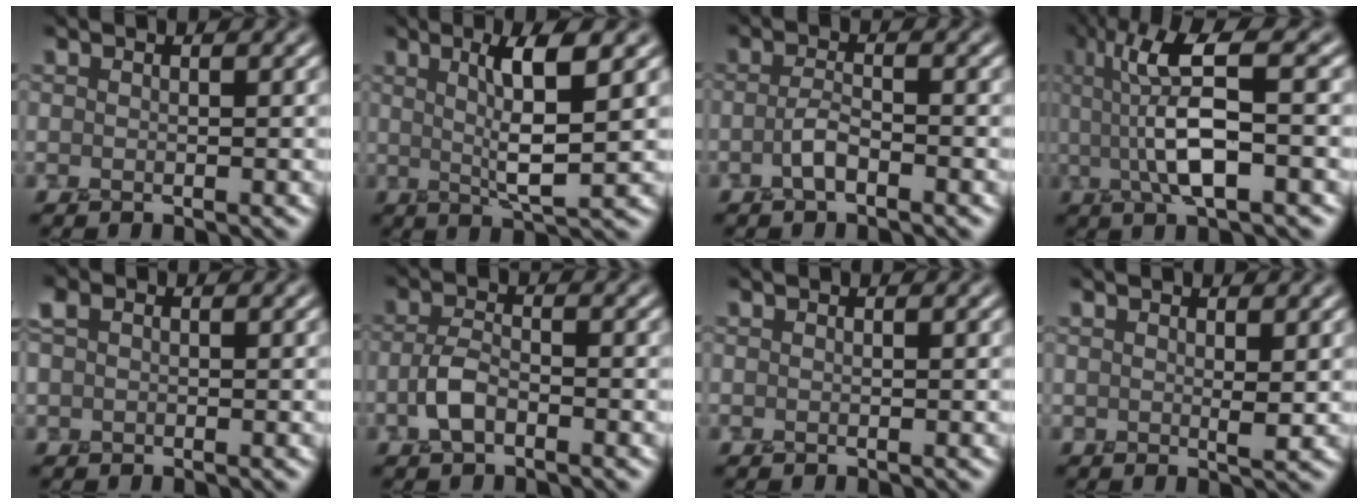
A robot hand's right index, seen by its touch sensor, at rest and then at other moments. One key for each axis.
{"total": 5.4, "fx": 1.7, "fy": 1.0, "fz": 5.0, "tx": -0.084, "ty": -0.002, "tz": 0.030}
{"total": 2.0, "fx": -0.9, "fy": 0.6, "fz": 1.6, "tx": -0.035, "ty": 0.004, "tz": -0.022}
{"total": 8.0, "fx": 0.9, "fy": 2.2, "fz": 7.6, "tx": -0.142, "ty": 0.007, "tz": 0.015}
{"total": 2.3, "fx": 0.4, "fy": 1.9, "fz": 1.3, "tx": -0.035, "ty": 0.008, "tz": 0.000}
{"total": 2.8, "fx": -1.1, "fy": 1.3, "fz": 2.1, "tx": -0.046, "ty": 0.003, "tz": -0.028}
{"total": 0.0}
{"total": 1.6, "fx": 0.5, "fy": 0.6, "fz": 1.3, "tx": -0.022, "ty": -0.004, "tz": 0.010}